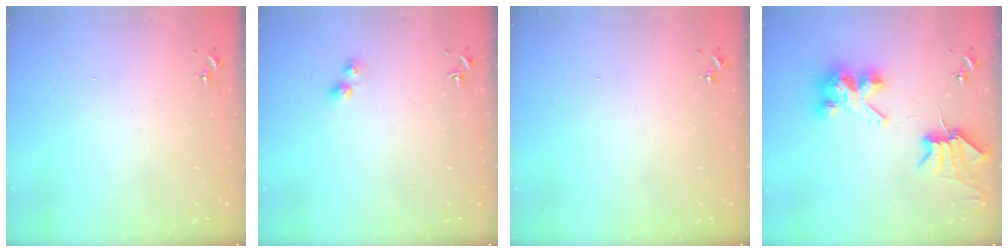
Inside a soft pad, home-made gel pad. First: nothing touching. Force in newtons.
{"total": 4.1, "press": 4.1, "slide": 0.3}
{"total": 0.0}
{"total": 9.4, "press": 9.3, "slide": 1.2}